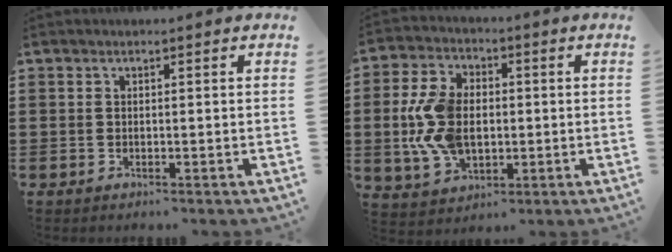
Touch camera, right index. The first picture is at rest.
{"total": 10.7, "force": [-0.4, 7.1, 8.1], "torque": [-0.205, 0.006, -0.015]}